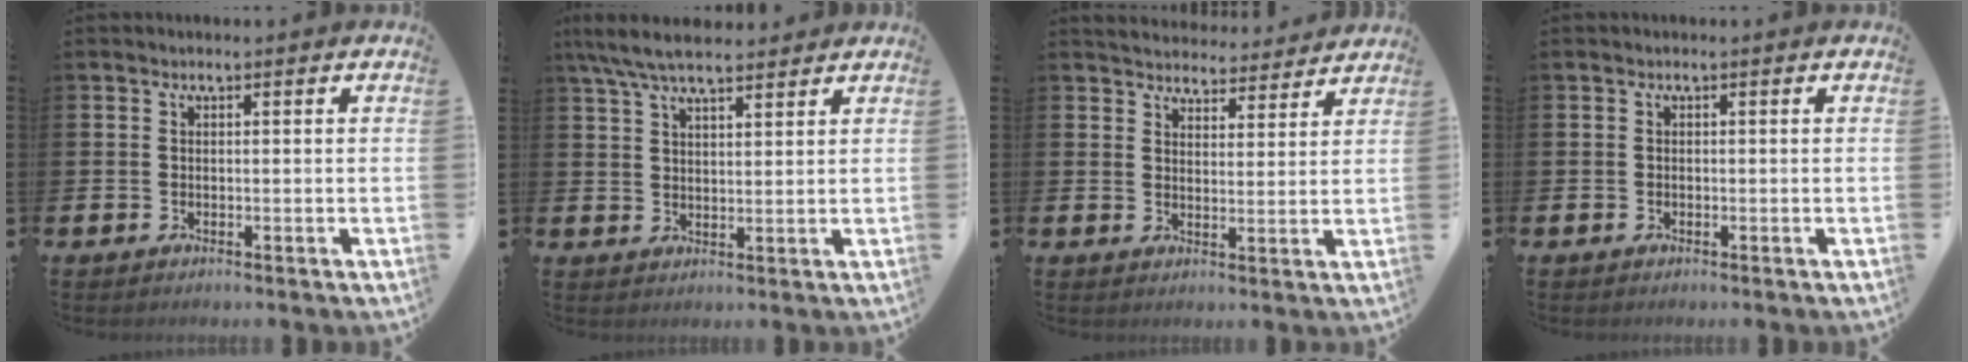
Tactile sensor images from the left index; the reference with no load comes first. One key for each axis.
{"total": 6.4, "fx": 5.7, "fy": 1.4, "fz": 2.7, "tx": -0.068, "ty": -0.015, "tz": 0.105}
{"total": 4.5, "fx": 4.4, "fy": 0.8, "fz": -0.2, "tx": -0.004, "ty": -0.035, "tz": 0.077}
{"total": 0.0}